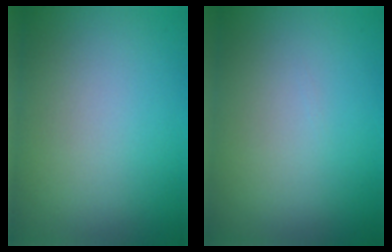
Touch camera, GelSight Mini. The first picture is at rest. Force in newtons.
{"total": 0.0}